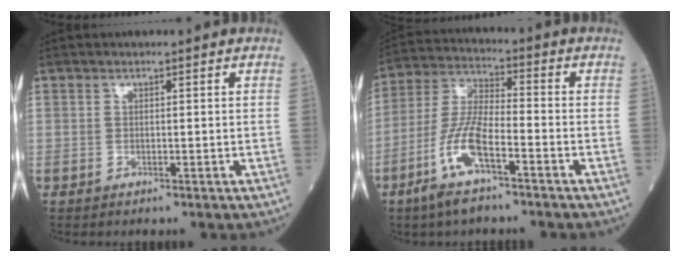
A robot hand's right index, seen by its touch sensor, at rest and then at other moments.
{"total": 9.7, "force": [-5.1, 2.0, 8.1], "torque": [-0.180, -0.006, -0.101]}